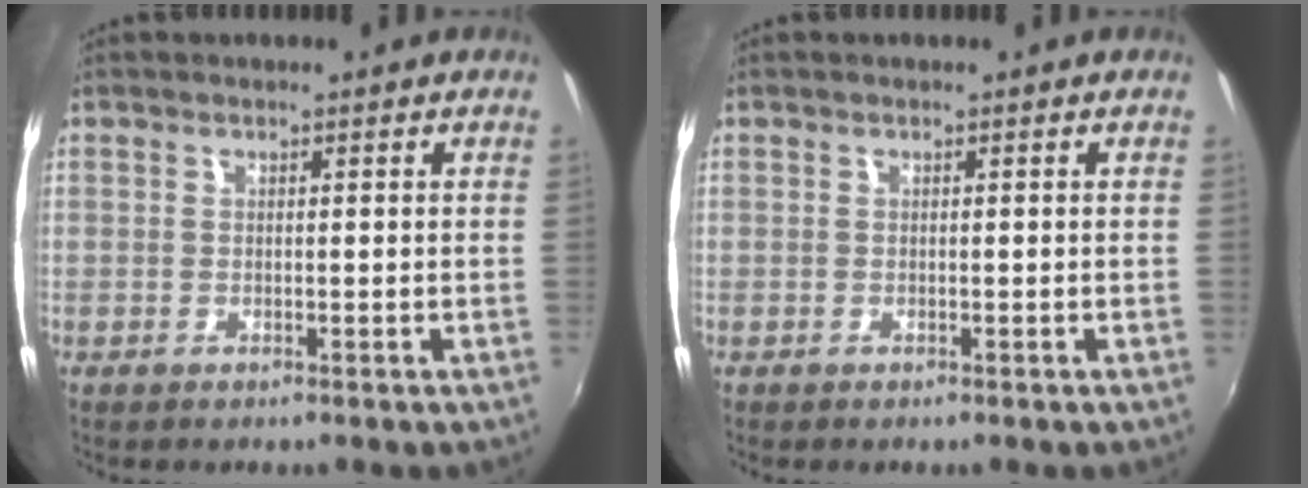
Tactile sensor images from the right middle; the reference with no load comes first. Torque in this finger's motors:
{"motor_torque": [0.07, -0.11, -0.02, 0.00]}